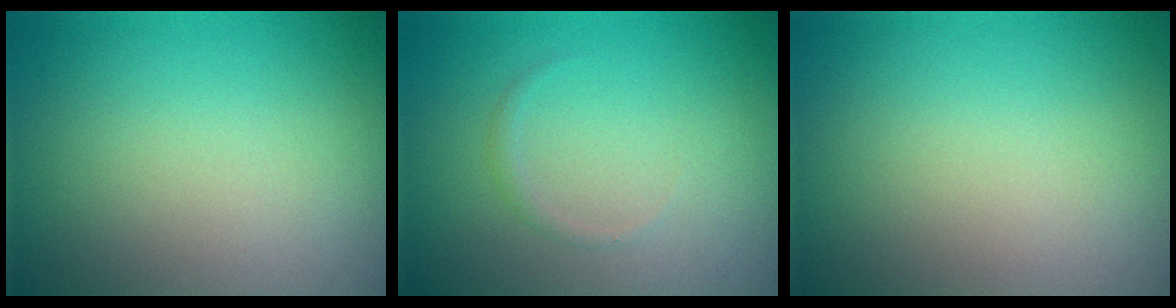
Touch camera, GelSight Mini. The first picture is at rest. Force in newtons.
{"total": 0.6, "press": 0.6, "slide": 0.0}
{"total": 0.0}